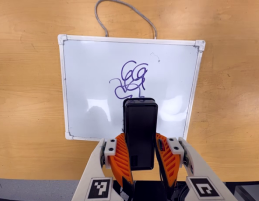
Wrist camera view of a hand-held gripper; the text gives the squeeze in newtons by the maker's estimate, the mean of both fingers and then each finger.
{"total": 9.0, "left": 7.4, "right": 10.6}